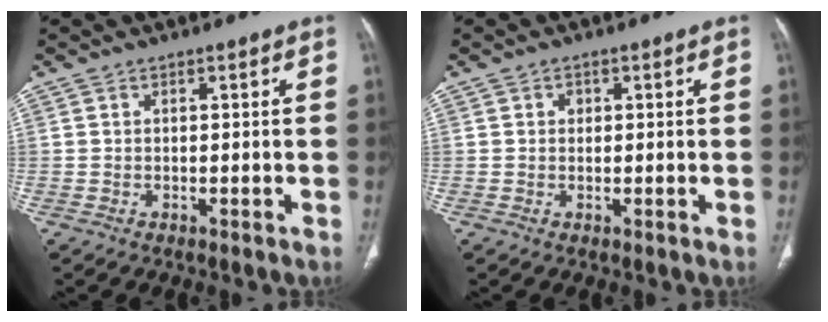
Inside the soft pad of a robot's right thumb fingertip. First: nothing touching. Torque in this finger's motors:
{"motor_torque": [-0.60, 0.54, 0.26, -0.10, -0.02]}